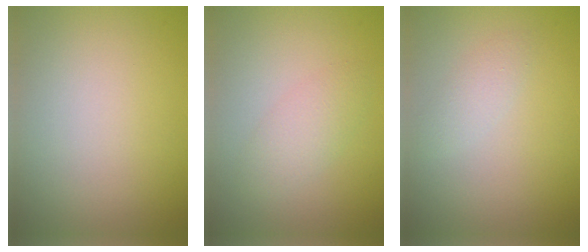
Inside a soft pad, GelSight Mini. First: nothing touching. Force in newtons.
{"total": 2.2, "press": 2.2, "slide": 0.1}
{"total": 1.3, "press": 1.3, "slide": 0.1}